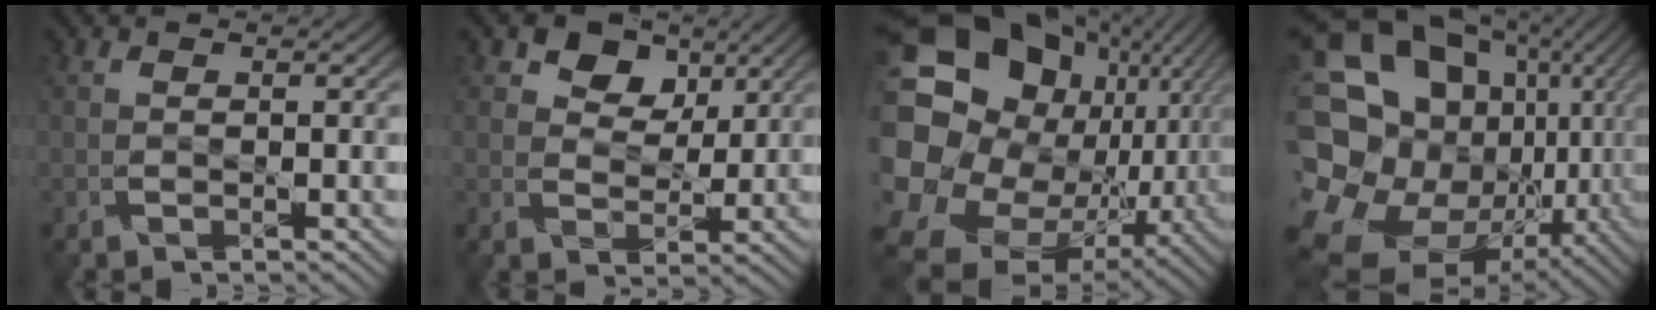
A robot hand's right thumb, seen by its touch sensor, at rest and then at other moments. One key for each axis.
{"total": 6.5, "fx": 4.0, "fy": 4.2, "fz": 2.8, "tx": -0.058, "ty": -0.003, "tz": 0.068}
{"total": 20.1, "fx": 0.3, "fy": 15.9, "fz": 12.3, "tx": -0.286, "ty": -0.031, "tz": 0.036}
{"total": 20.3, "fx": 0.2, "fy": 15.8, "fz": 12.8, "tx": -0.298, "ty": -0.020, "tz": 0.026}